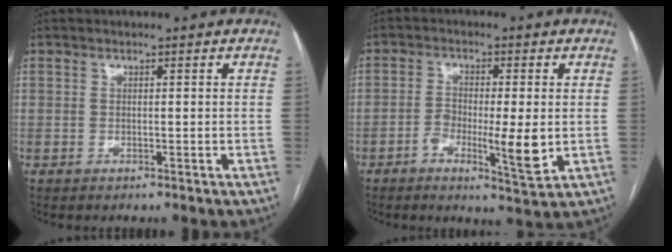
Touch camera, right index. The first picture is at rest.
{"total": 7.3, "force": [-1.6, 1.4, 6.9], "torque": [-0.116, -0.004, -0.023]}